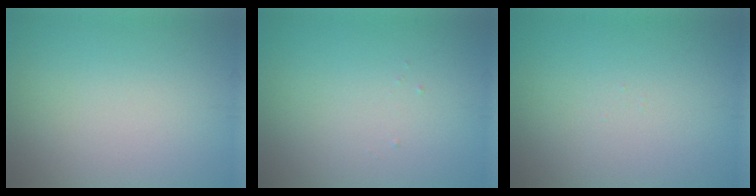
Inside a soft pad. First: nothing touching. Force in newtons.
{"total": 0.0}
{"total": 0.0}